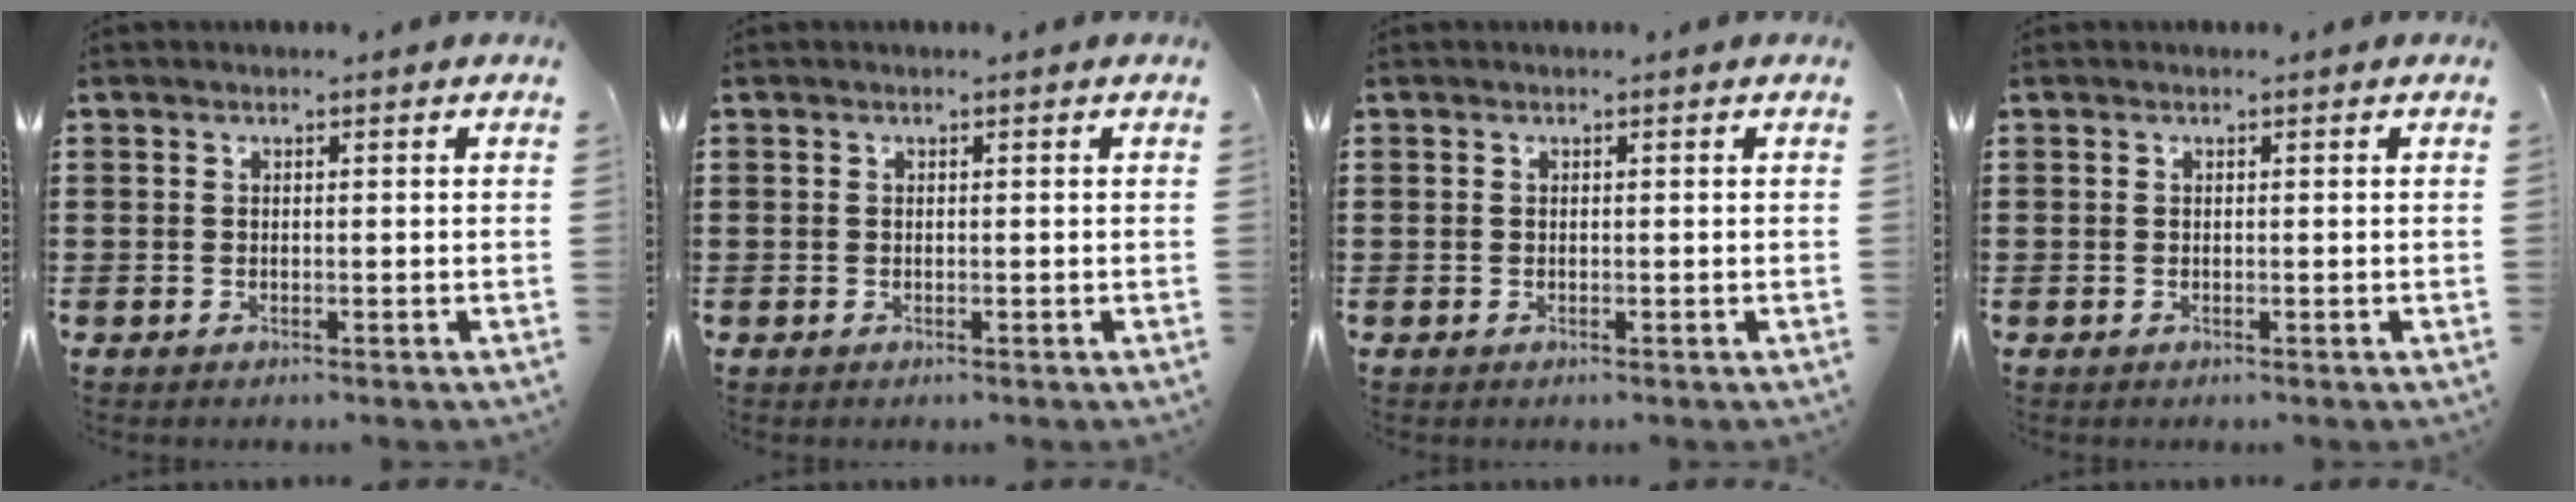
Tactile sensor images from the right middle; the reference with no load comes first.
{"total": 0.0}
{"total": 0.0}
{"total": 0.0}